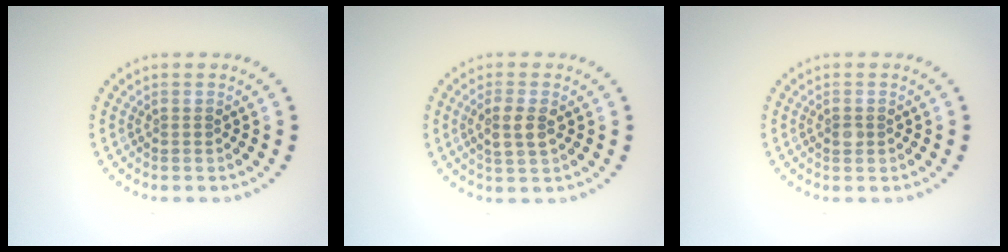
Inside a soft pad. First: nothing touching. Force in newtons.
{"total": 2.5, "press": 2.4, "slide": 0.6}
{"total": 0.9, "press": 0.9, "slide": 0.0}